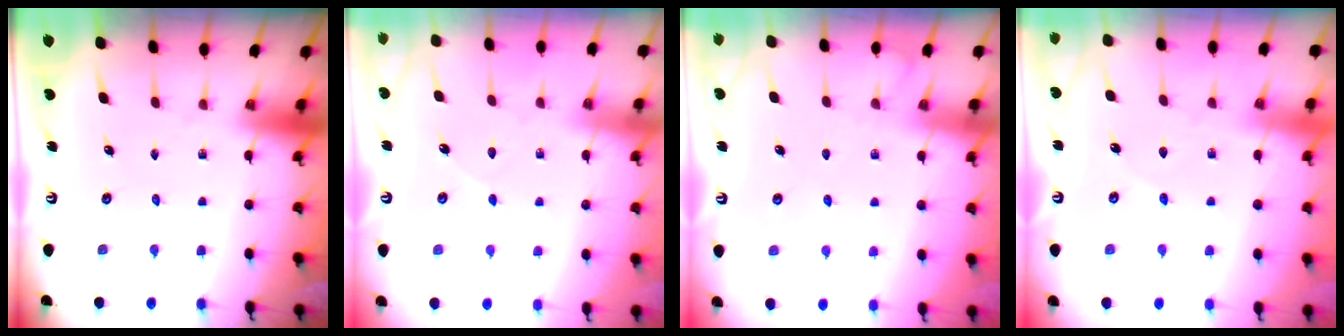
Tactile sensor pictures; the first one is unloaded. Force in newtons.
{"total": 3.7, "press": 3.7, "slide": 0.4}
{"total": 5.9, "press": 5.8, "slide": 0.8}
{"total": 2.4, "press": 2.4, "slide": 0.4}